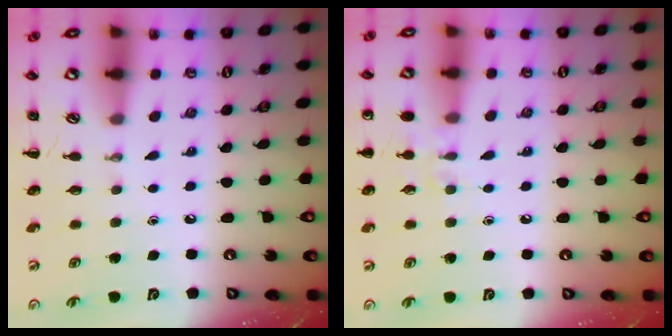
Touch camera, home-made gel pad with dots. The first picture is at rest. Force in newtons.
{"total": 6.7, "press": 6.5, "slide": 1.7}